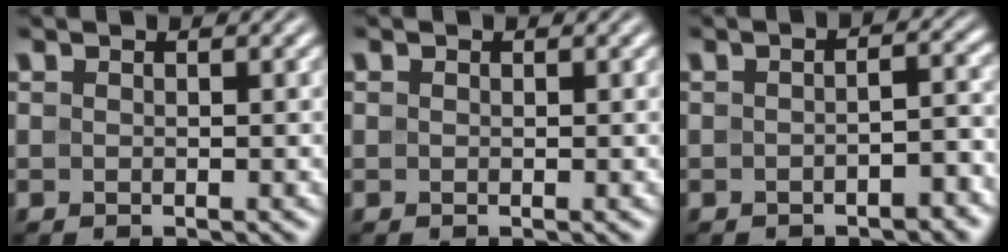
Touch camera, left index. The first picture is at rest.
{"total": 0.0}
{"total": 2.9, "force": [-1.3, 0.9, 2.5], "torque": [-0.035, 0.006, -0.018]}